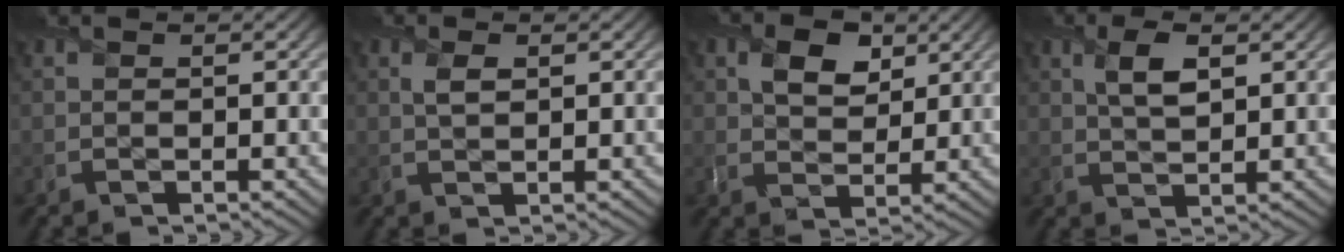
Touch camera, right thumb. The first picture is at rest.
{"total": 1.7, "force": [0.7, 0.9, 1.3], "torque": [-0.031, -0.002, 0.015]}
{"total": 5.0, "force": [2.2, 3.5, 2.9], "torque": [-0.052, -0.004, 0.038]}
{"total": 3.9, "force": [1.6, 1.6, 3.2], "torque": [-0.071, 0.001, 0.032]}